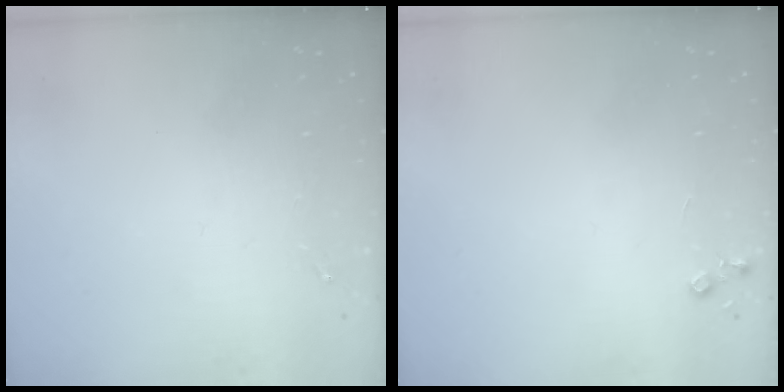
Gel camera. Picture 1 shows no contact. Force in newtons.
{"total": 4.4, "press": 4.3, "slide": 0.5}